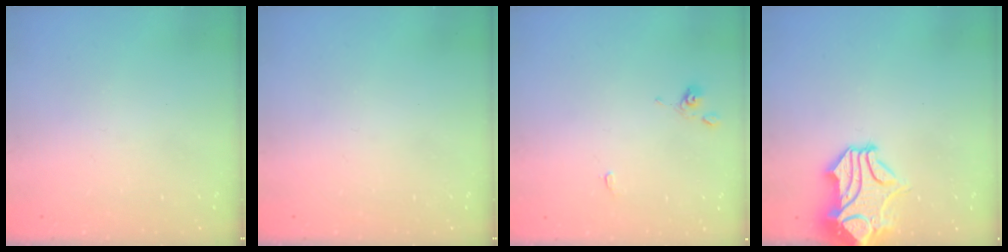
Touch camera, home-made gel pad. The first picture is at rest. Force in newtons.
{"total": 0.0}
{"total": 0.0}
{"total": 3.5, "press": 3.2, "slide": 1.4}